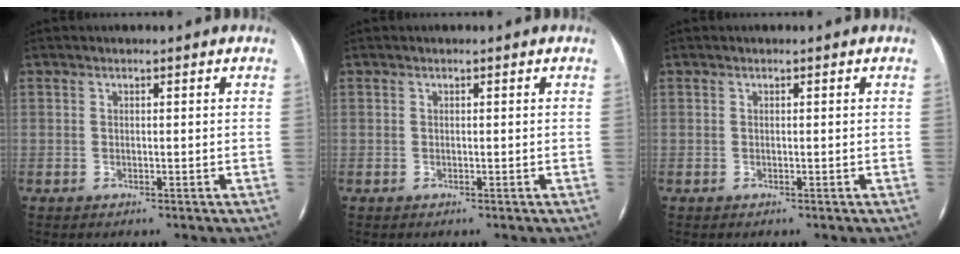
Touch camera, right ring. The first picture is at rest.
{"total": 0.0}
{"total": 0.0}